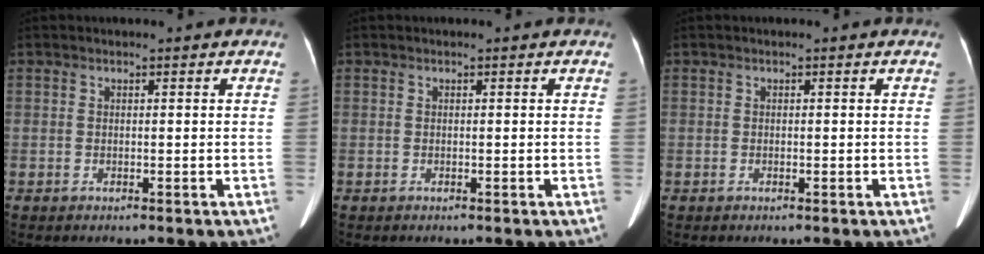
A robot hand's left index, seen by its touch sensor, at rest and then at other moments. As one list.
[{"total": 0.0}, {"total": 0.0}]